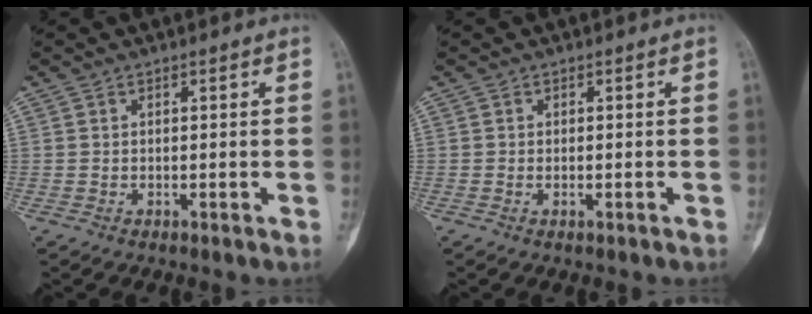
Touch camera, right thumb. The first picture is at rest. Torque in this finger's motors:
{"motor_torque": [-0.58, -0.24, 0.08, 0.07, -0.05]}